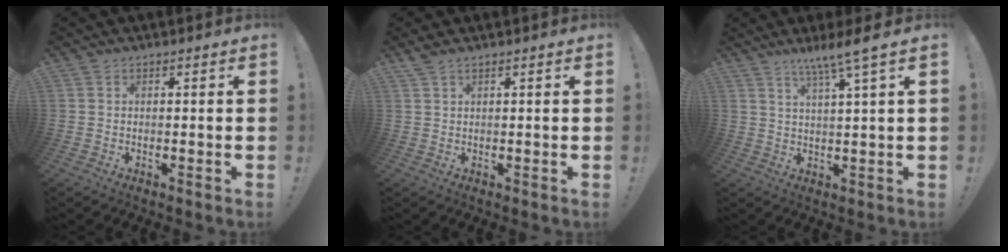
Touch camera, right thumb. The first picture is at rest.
{"total": 1.7, "force": [1.4, 0.4, 1.0], "torque": [-0.024, -0.004, 0.026]}
{"total": 7.1, "force": [4.9, -1.1, 4.9], "torque": [-0.085, -0.034, 0.077]}